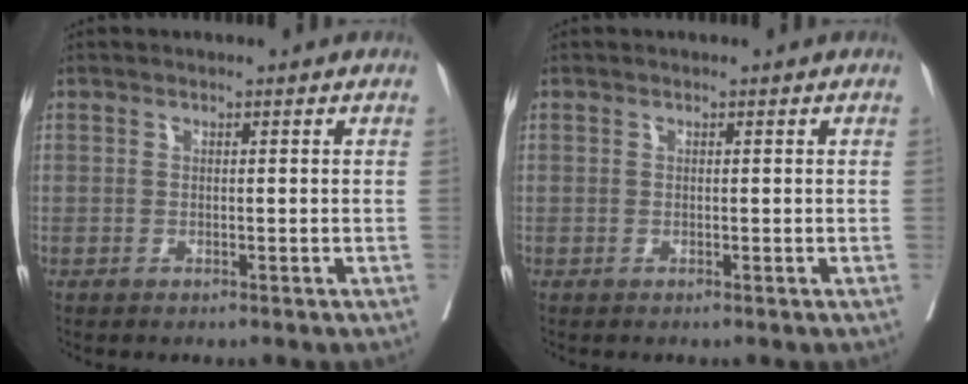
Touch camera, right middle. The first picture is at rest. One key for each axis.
{"total": 0.0}